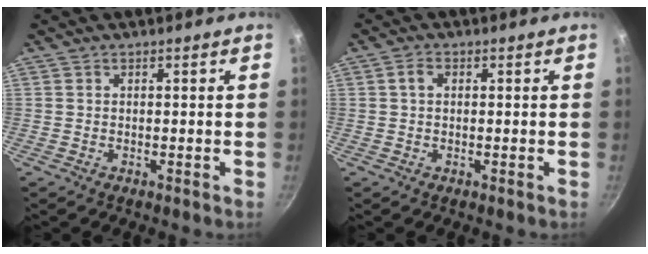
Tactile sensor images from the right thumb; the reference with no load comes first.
{"total": 2.1, "force": [0.4, 1.5, 1.4], "torque": [-0.025, 0.007, 0.005]}